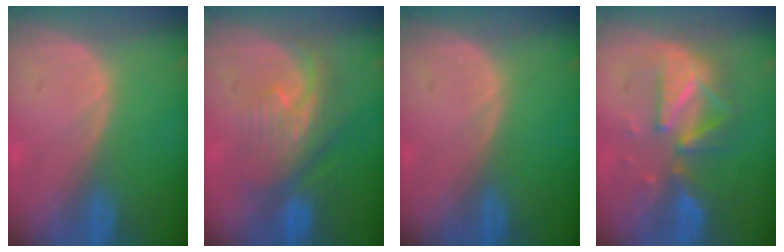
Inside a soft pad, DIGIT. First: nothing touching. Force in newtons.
{"total": 7.9, "press": 7.5, "slide": 2.5}
{"total": 0.0}
{"total": 8.1, "press": 8.1, "slide": 0.8}